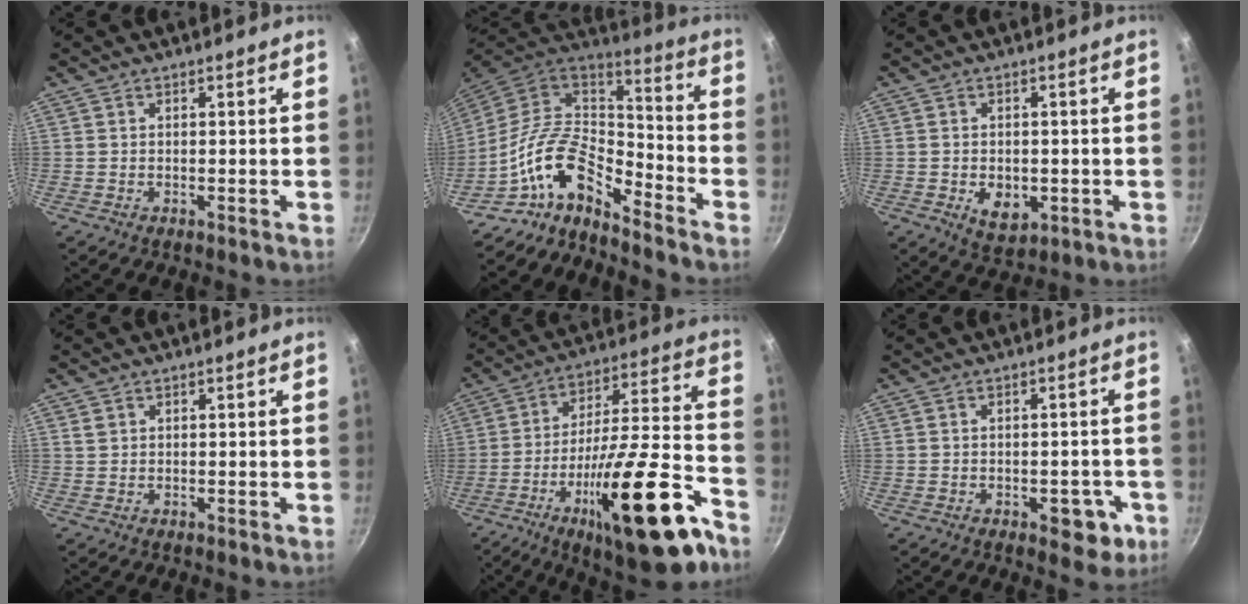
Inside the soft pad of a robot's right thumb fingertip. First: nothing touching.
{"total": 14.7, "force": [-9.3, 7.0, 9.0], "torque": [-0.141, 0.073, -0.200]}
{"total": 6.1, "force": [-1.4, 4.2, 4.3], "torque": [-0.049, -0.005, -0.011]}
{"total": 1.2, "force": [0.6, 1.0, 0.5], "torque": [-0.005, 0.003, 0.011]}
{"total": 25.9, "force": [-13.3, 7.4, 20.9], "torque": [-0.289, 0.067, -0.211]}
{"total": 6.3, "force": [-2.3, 3.6, 4.5], "torque": [-0.024, 0.015, -0.023]}